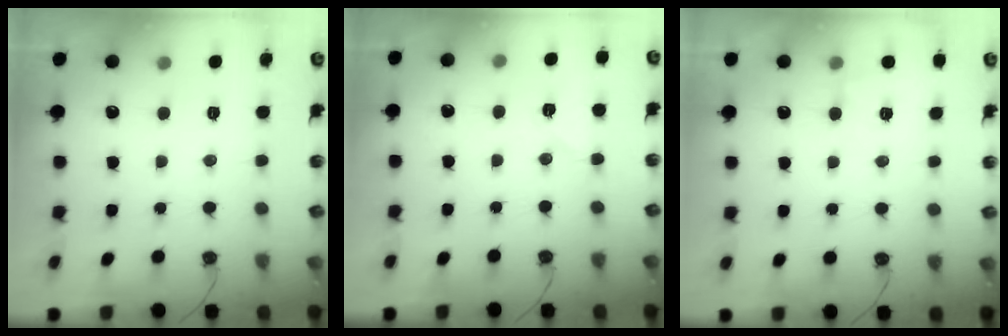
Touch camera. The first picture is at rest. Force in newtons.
{"total": 6.0, "press": 5.9, "slide": 1.2}
{"total": 2.7, "press": 2.6, "slide": 0.7}